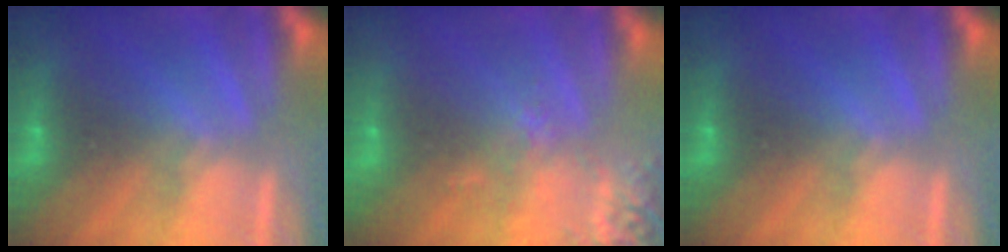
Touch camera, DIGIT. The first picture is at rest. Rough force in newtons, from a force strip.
{"total": 2.6}
{"total": 0.0}